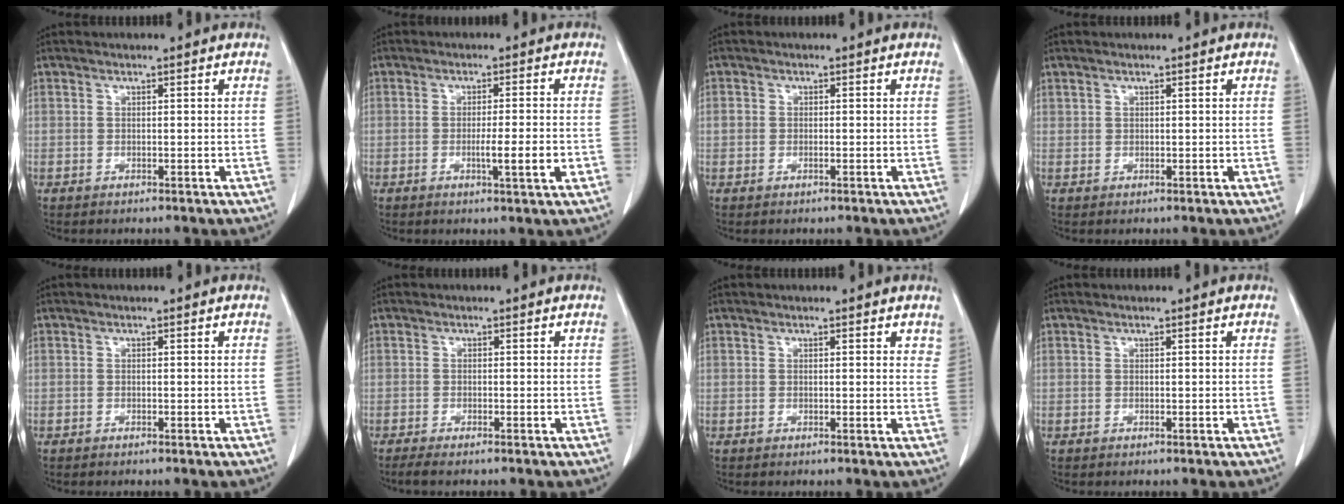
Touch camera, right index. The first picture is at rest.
{"total": 4.9, "force": [-1.3, -0.1, 4.7], "torque": [-0.073, -0.007, -0.018]}
{"total": 1.3, "force": [-0.1, 1.0, 0.9], "torque": [-0.018, 0.002, -0.003]}
{"total": 0.6, "force": [0.5, 0.3, 0.0], "torque": [0.006, -0.001, 0.008]}
{"total": 0.0}
{"total": 1.9, "force": [-1.5, 0.1, 1.1], "torque": [-0.021, -0.004, -0.026]}
{"total": 1.7, "force": [1.5, 0.7, 0.6], "torque": [0.006, -0.002, 0.009]}
{"total": 0.0}